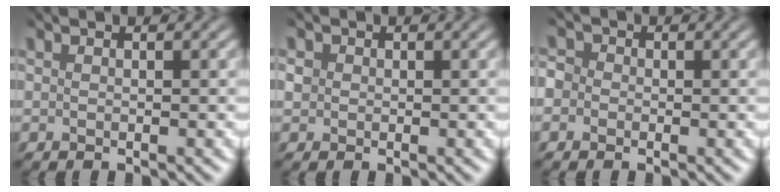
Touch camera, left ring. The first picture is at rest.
{"total": 2.0, "force": [-1.2, -0.5, -1.6], "torque": [0.001, -0.011, -0.003]}
{"total": 3.1, "force": [-2.3, -0.1, -2.1], "torque": [0.017, -0.016, -0.030]}